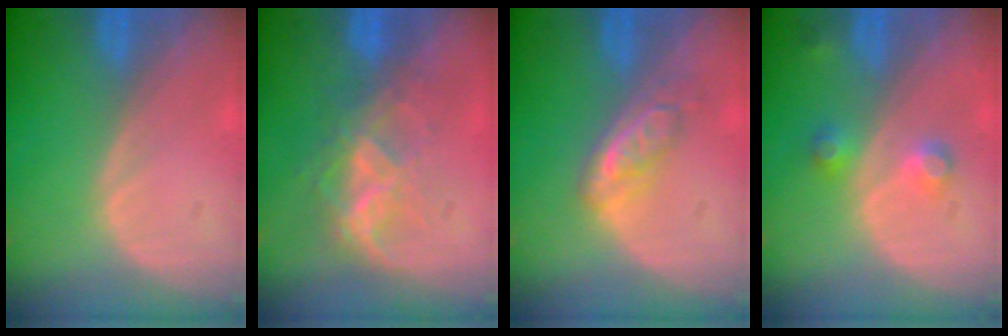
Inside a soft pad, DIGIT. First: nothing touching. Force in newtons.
{"total": 6.9, "press": 6.0, "slide": 3.5}
{"total": 5.0, "press": 4.5, "slide": 2.2}
{"total": 3.6, "press": 3.4, "slide": 1.1}